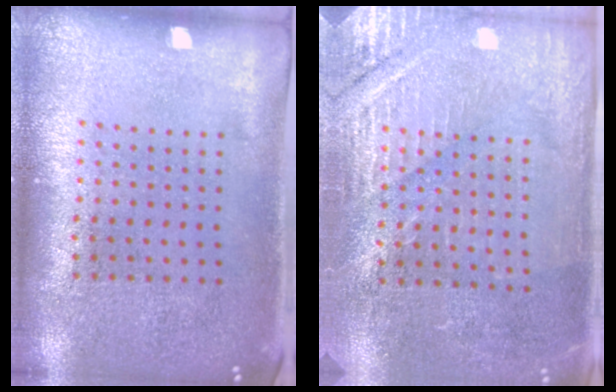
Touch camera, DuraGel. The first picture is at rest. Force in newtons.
{"total": 2.9, "press": 2.9, "slide": 0.3}